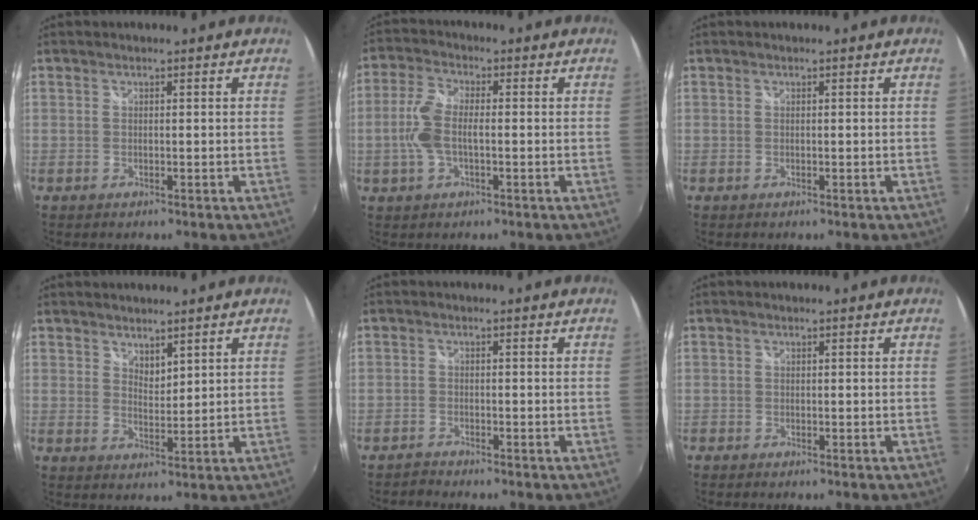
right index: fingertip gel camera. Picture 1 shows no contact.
{"total": 7.2, "force": [-0.9, 3.2, 6.4], "torque": [-0.139, 0.006, -0.018]}
{"total": 0.0}
{"total": 3.2, "force": [2.7, 1.1, 1.1], "torque": [-0.014, 0.000, 0.048]}
{"total": 1.5, "force": [-1.5, 0.2, -0.2], "torque": [-0.003, -0.001, -0.031]}
{"total": 0.6, "force": [-0.4, 0.5, -0.1], "torque": [-0.002, -0.001, -0.010]}